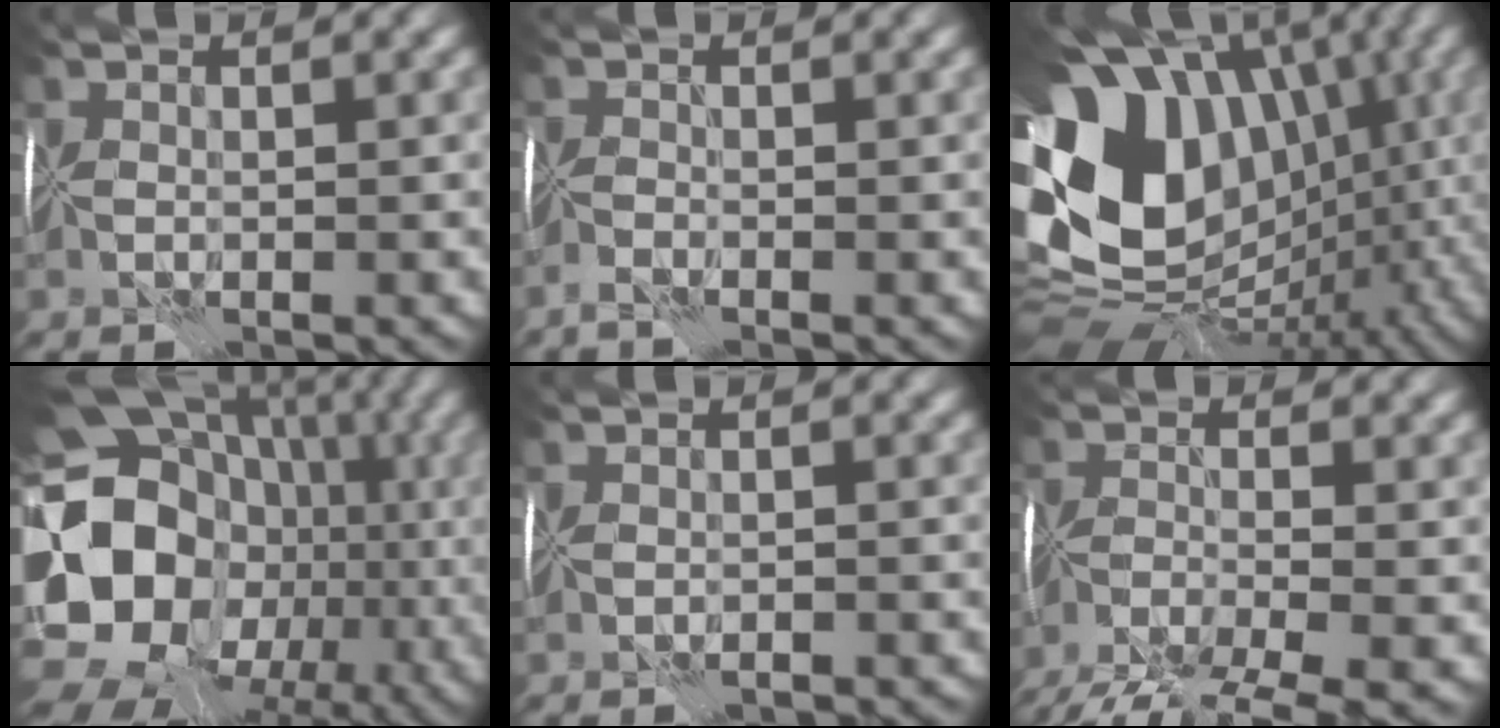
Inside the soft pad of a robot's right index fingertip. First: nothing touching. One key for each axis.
{"total": 2.1, "fx": -1.7, "fy": -1.3, "fz": -0.2, "tx": 0.007, "ty": -0.005, "tz": -0.037}
{"total": 16.5, "fx": 2.0, "fy": 12.4, "fz": 10.6, "tx": -0.204, "ty": 0.006, "tz": 0.056}
{"total": 17.9, "fx": -3.7, "fy": 14.4, "fz": 9.9, "tx": -0.170, "ty": 0.003, "tz": -0.059}
{"total": 2.9, "fx": -2.6, "fy": 1.1, "fz": 0.9, "tx": -0.002, "ty": -0.008, "tz": -0.039}
{"total": 6.1, "fx": -5.5, "fy": -0.7, "fz": 2.6, "tx": -0.040, "ty": -0.025, "tz": -0.106}